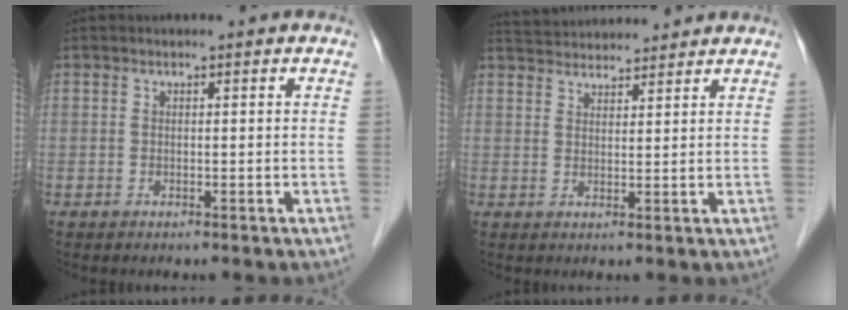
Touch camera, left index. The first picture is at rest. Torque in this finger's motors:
{"motor_torque": [-0.78, -1.05, 0.04, 0.03]}